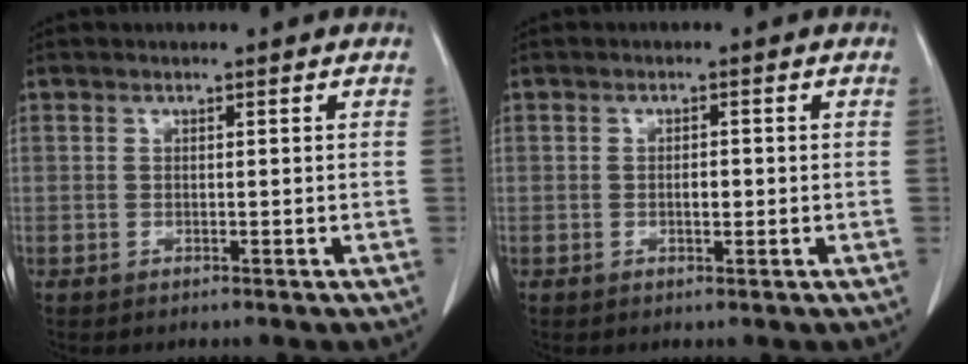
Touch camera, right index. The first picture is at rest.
{"total": 1.6, "force": [-0.2, 0.7, 1.5], "torque": [-0.026, 0.001, -0.002]}